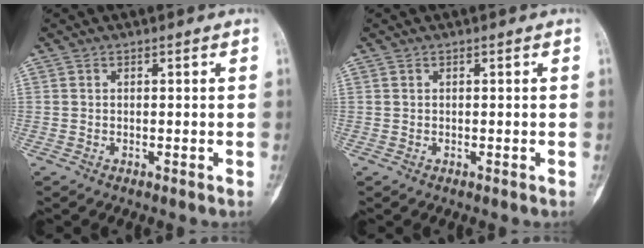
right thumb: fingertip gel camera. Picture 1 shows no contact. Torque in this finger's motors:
{"motor_torque": [-0.43, -0.17, -0.14, 0.33, -0.04]}